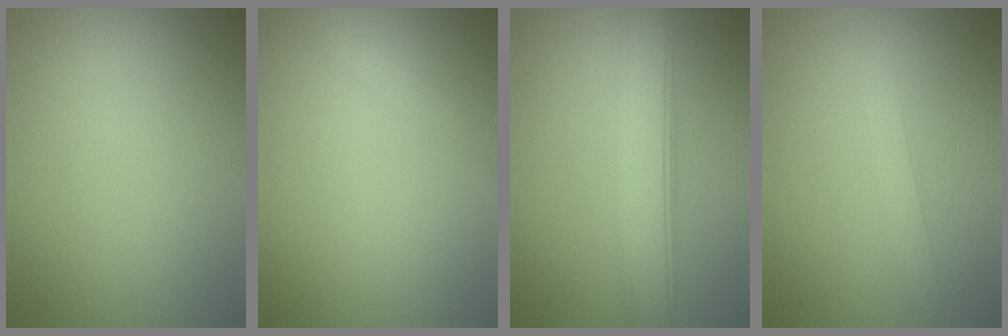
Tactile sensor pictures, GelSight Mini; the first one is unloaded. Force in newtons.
{"total": 1.3, "press": 1.3, "slide": 0.1}
{"total": 6.9, "press": 6.9, "slide": 0.3}
{"total": 1.9, "press": 1.9, "slide": 0.1}